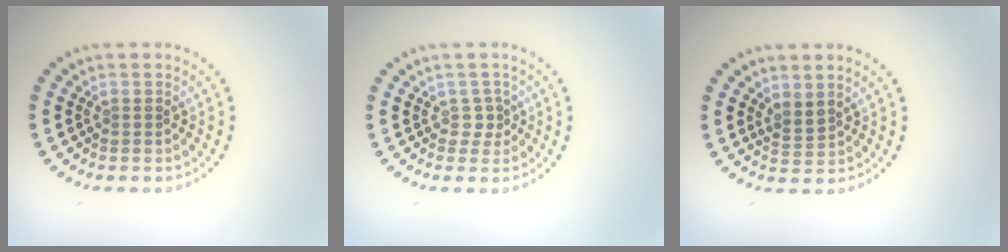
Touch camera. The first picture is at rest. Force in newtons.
{"total": 1.1, "press": 0.9, "slide": 0.7}
{"total": 1.5, "press": 1.1, "slide": 1.0}